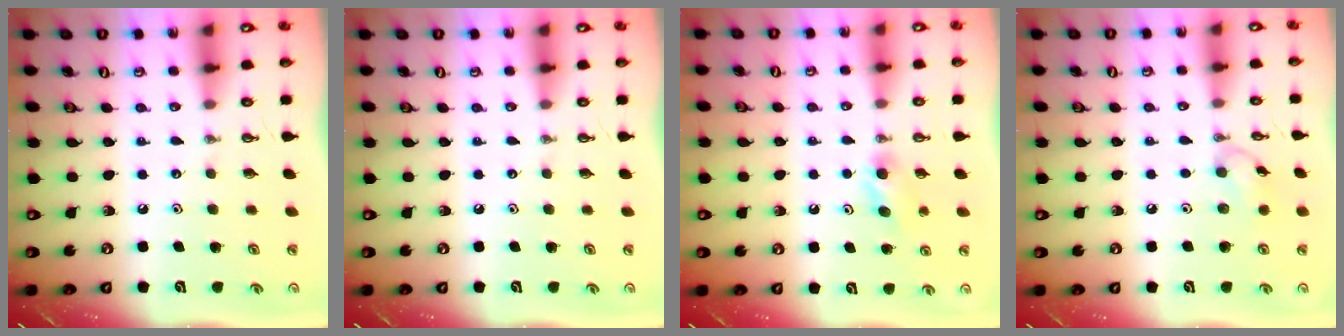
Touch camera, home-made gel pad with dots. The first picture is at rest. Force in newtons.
{"total": 0.0}
{"total": 4.0, "press": 3.9, "slide": 0.6}
{"total": 7.1, "press": 7.1, "slide": 0.5}